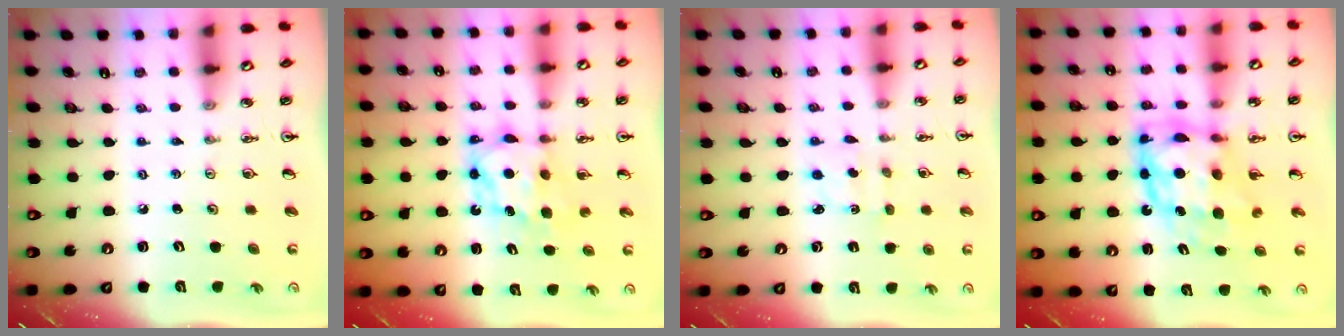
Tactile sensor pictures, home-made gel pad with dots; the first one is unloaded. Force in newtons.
{"total": 6.4, "press": 6.4, "slide": 0.3}
{"total": 2.1, "press": 2.0, "slide": 0.6}
{"total": 10.8, "press": 10.8, "slide": 1.2}